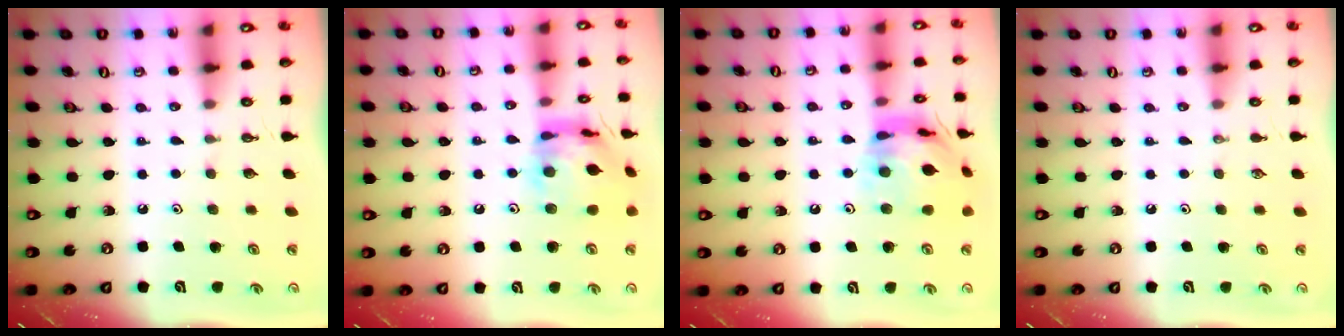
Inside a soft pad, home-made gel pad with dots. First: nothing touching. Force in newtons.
{"total": 14.9, "press": 14.8, "slide": 1.5}
{"total": 16.8, "press": 16.7, "slide": 1.8}
{"total": 0.0}